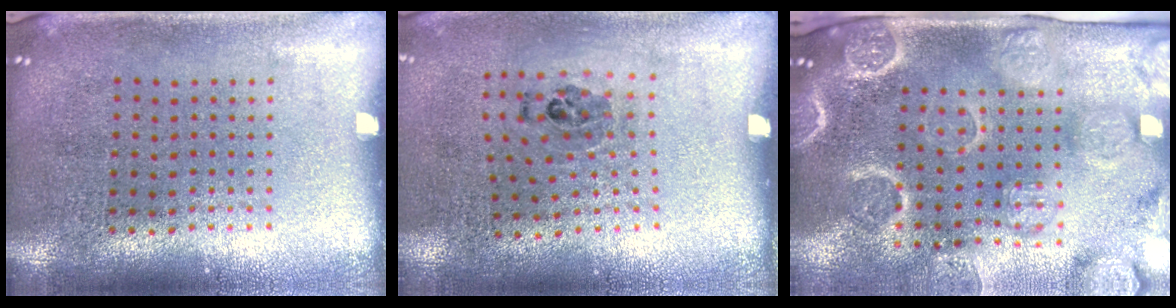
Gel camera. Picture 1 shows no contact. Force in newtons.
{"total": 1.1, "press": 0.7, "slide": 0.8}
{"total": 4.0, "press": 3.4, "slide": 2.1}